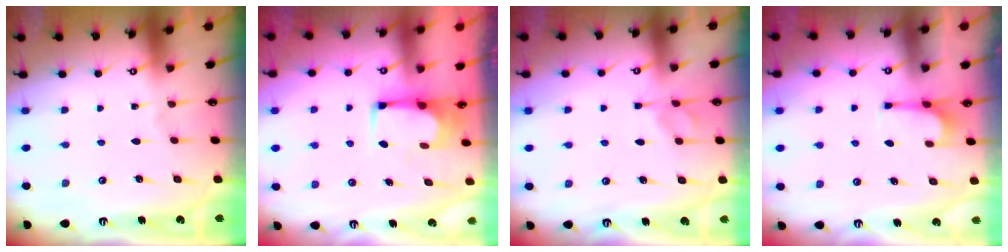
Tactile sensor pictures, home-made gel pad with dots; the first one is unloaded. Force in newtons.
{"total": 2.1, "press": 2.1, "slide": 0.2}
{"total": 4.8, "press": 4.8, "slide": 0.6}
{"total": 2.7, "press": 2.6, "slide": 0.5}